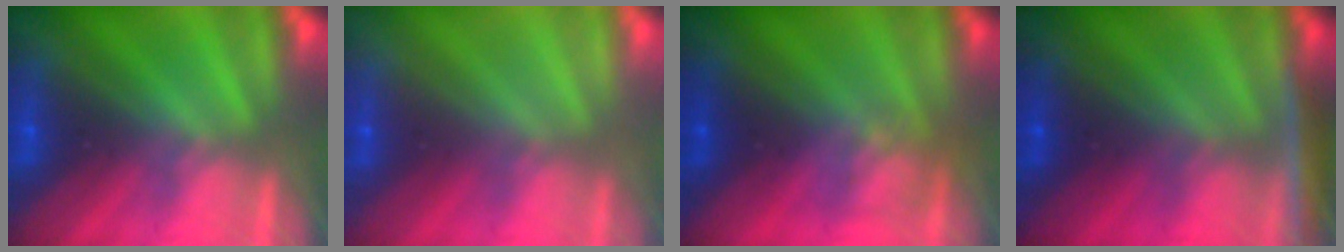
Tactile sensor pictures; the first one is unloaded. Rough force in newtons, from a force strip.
{"total": 2.9}
{"total": 2.4}
{"total": 1.3}